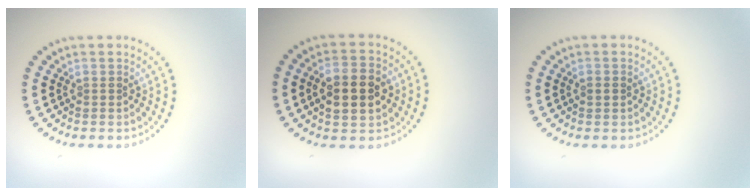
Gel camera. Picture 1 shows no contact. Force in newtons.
{"total": 5.0, "press": 5.0, "slide": 0.3}
{"total": 0.9, "press": 0.9, "slide": 0.1}